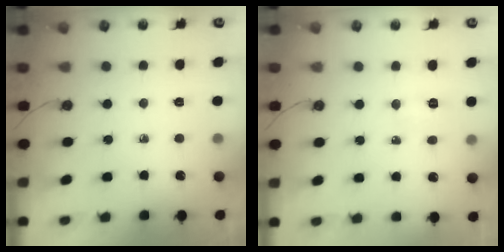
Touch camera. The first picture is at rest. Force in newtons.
{"total": 3.9, "press": 3.7, "slide": 1.0}